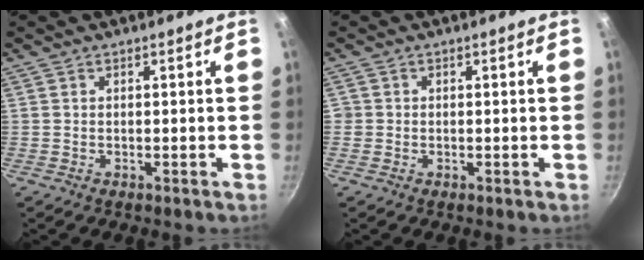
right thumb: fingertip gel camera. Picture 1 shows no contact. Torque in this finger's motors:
{"motor_torque": [0.14, 0.08, 0.50, 0.10, 0.00]}